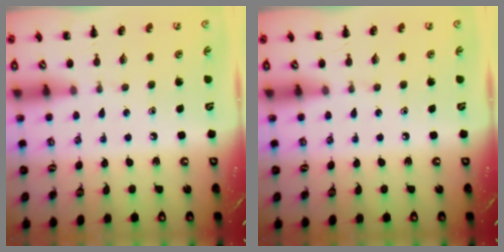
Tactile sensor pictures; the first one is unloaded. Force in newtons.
{"total": 0.0}